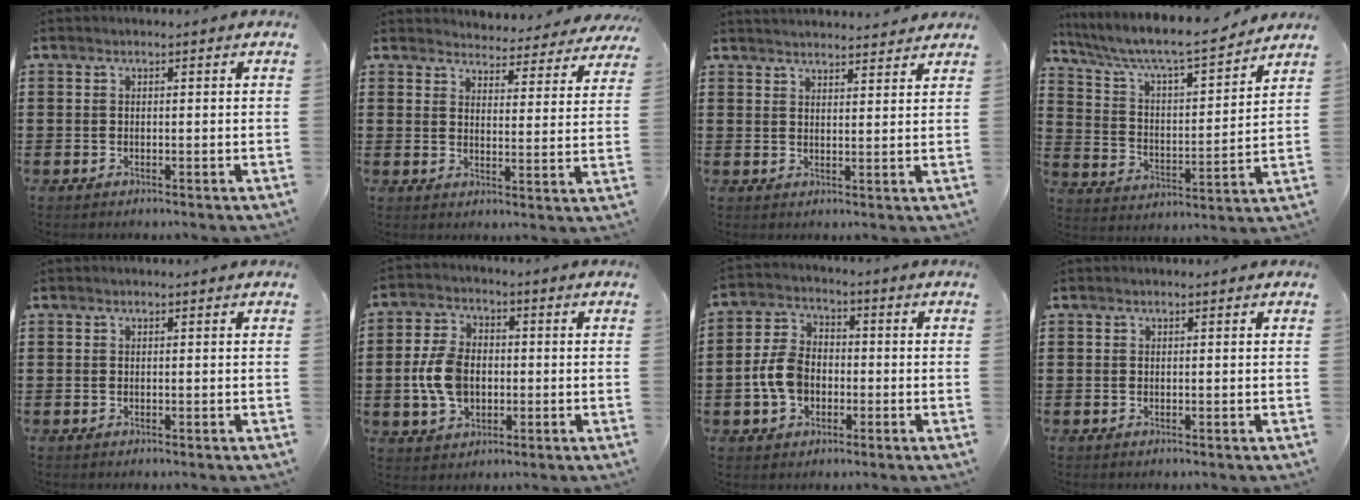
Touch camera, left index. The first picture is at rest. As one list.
[{"total": 4.1, "force": [4.1, 0.3, 0.1], "torque": [-0.017, -0.031, 0.069]}, {"total": 2.9, "force": [2.9, -0.1, 0.1], "torque": [-0.009, -0.008, 0.054]}, {"total": 7.4, "force": [6.4, 0.6, 3.7], "torque": [-0.099, -0.043, 0.102]}, {"total": 0.0}, {"total": 8.1, "force": [-0.8, 5.4, 6.0], "torque": [-0.152, 0.003, -0.022]}, {"total": 7.0, "force": [-1.5, 5.0, 4.7], "torque": [-0.121, 0.002, -0.035]}, {"total": 0.0}]